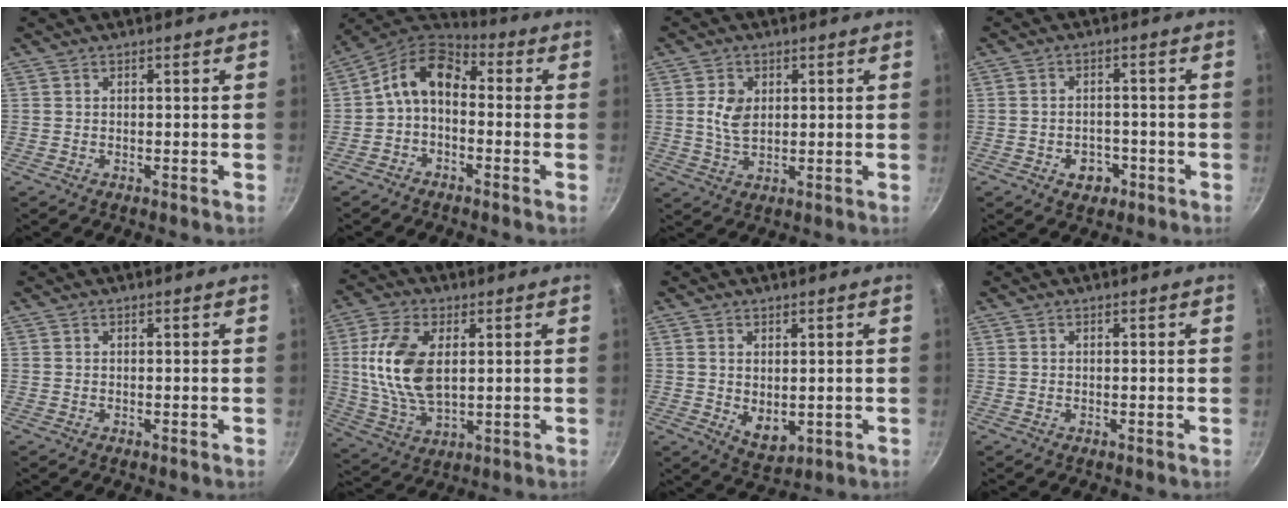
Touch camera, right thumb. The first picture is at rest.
{"total": 9.3, "force": [-0.9, 6.1, 7.0], "torque": [-0.118, 0.044, -0.036]}
{"total": 5.7, "force": [1.0, 3.9, 4.0], "torque": [-0.067, -0.007, 0.021]}
{"total": 5.0, "force": [-2.2, 3.7, 2.6], "torque": [-0.023, 0.018, -0.025]}
{"total": 0.0}
{"total": 14.3, "force": [2.3, 8.0, 11.6], "torque": [-0.221, -0.005, 0.046]}
{"total": 5.7, "force": [0.4, 3.7, 4.3], "torque": [-0.065, -0.018, 0.017]}
{"total": 0.0}